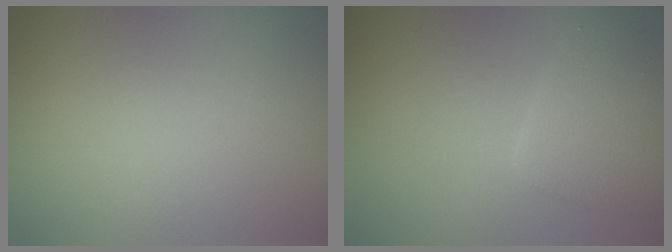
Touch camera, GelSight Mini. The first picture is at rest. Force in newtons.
{"total": 3.4, "press": 3.4, "slide": 0.1}